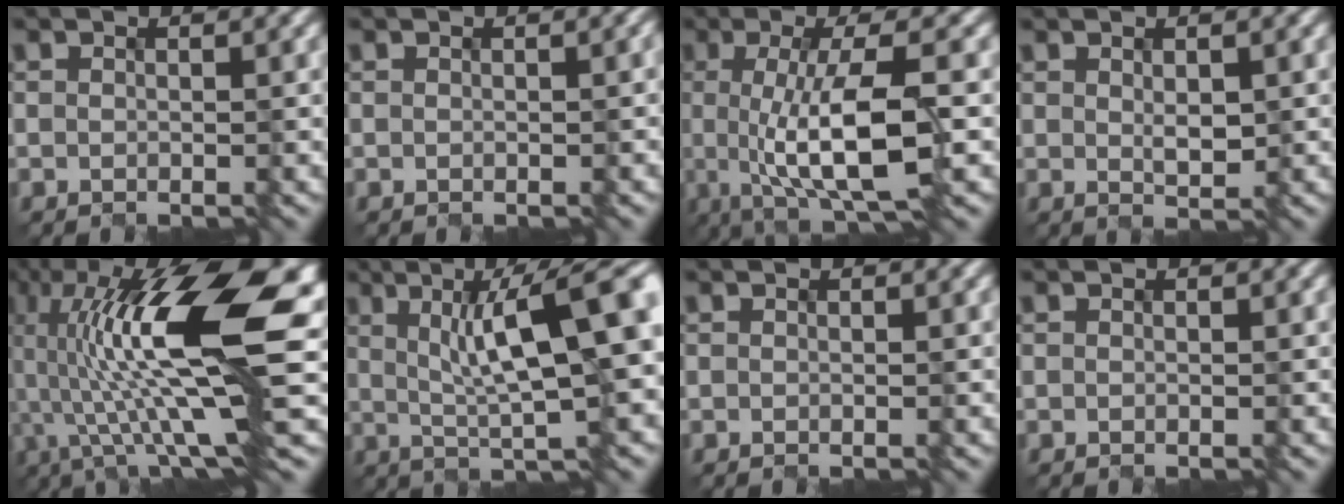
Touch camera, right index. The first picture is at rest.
{"total": 0.7, "force": [-0.1, 0.2, 0.6], "torque": [-0.007, 0.003, 0.000]}
{"total": 8.5, "force": [-1.0, 2.4, 8.1], "torque": [-0.120, -0.008, -0.011]}
{"total": 1.3, "force": [0.3, 0.4, 1.2], "torque": [-0.025, -0.005, 0.014]}
{"total": 15.6, "force": [1.6, 4.5, 14.9], "torque": [-0.260, 0.016, 0.027]}
{"total": 10.6, "force": [1.8, 2.5, 10.1], "torque": [-0.147, 0.008, 0.033]}
{"total": 0.0}
{"total": 0.0}